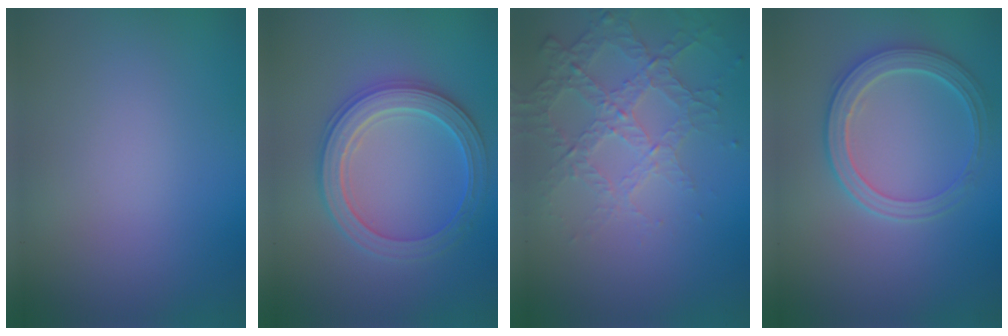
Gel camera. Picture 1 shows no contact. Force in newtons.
{"total": 3.9, "press": 3.8, "slide": 0.9}
{"total": 4.0, "press": 3.1, "slide": 2.5}
{"total": 3.7, "press": 3.3, "slide": 1.7}